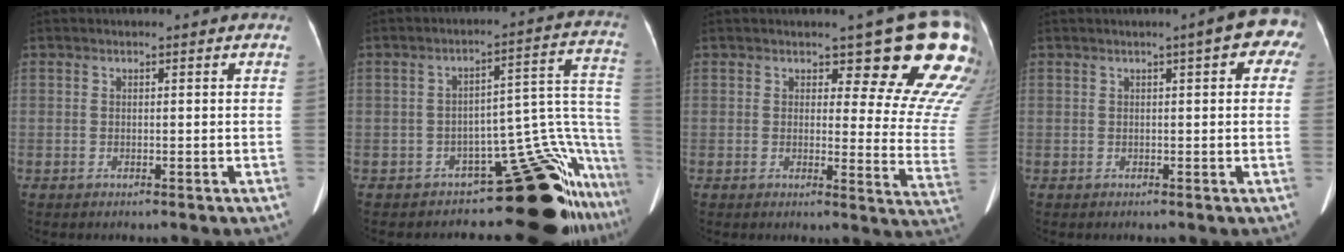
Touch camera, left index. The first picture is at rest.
{"total": 15.4, "force": [-11.2, 2.4, 10.4], "torque": [-0.047, 0.066, -0.142]}
{"total": 14.1, "force": [10.8, 3.8, 8.2], "torque": [-0.062, -0.062, 0.095]}
{"total": 6.5, "force": [3.0, 1.5, 5.5], "torque": [-0.057, 0.020, 0.025]}